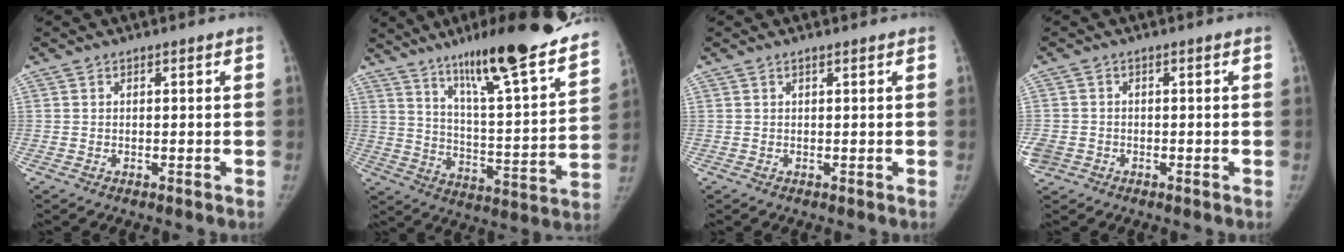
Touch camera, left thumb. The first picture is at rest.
{"total": 26.3, "force": [19.6, 3.3, 17.3], "torque": [-0.240, -0.083, 0.293]}
{"total": 0.6, "force": [0.5, 0.1, 0.4], "torque": [-0.008, 0.000, 0.007]}
{"total": 4.3, "force": [-1.5, 3.8, 1.5], "torque": [-0.040, 0.009, -0.022]}